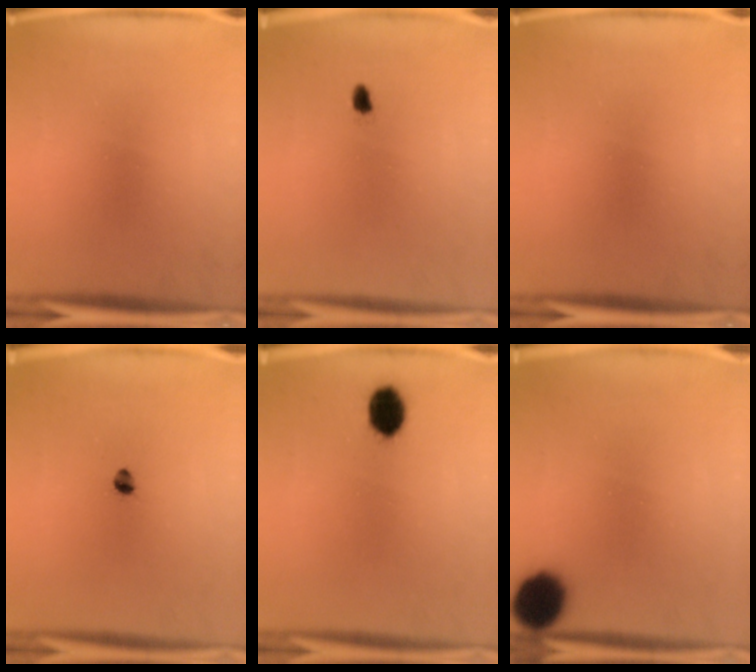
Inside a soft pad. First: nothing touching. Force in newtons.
{"total": 1.3}
{"total": 0.0}
{"total": 2.0}
{"total": 6.3}
{"total": 9.7}